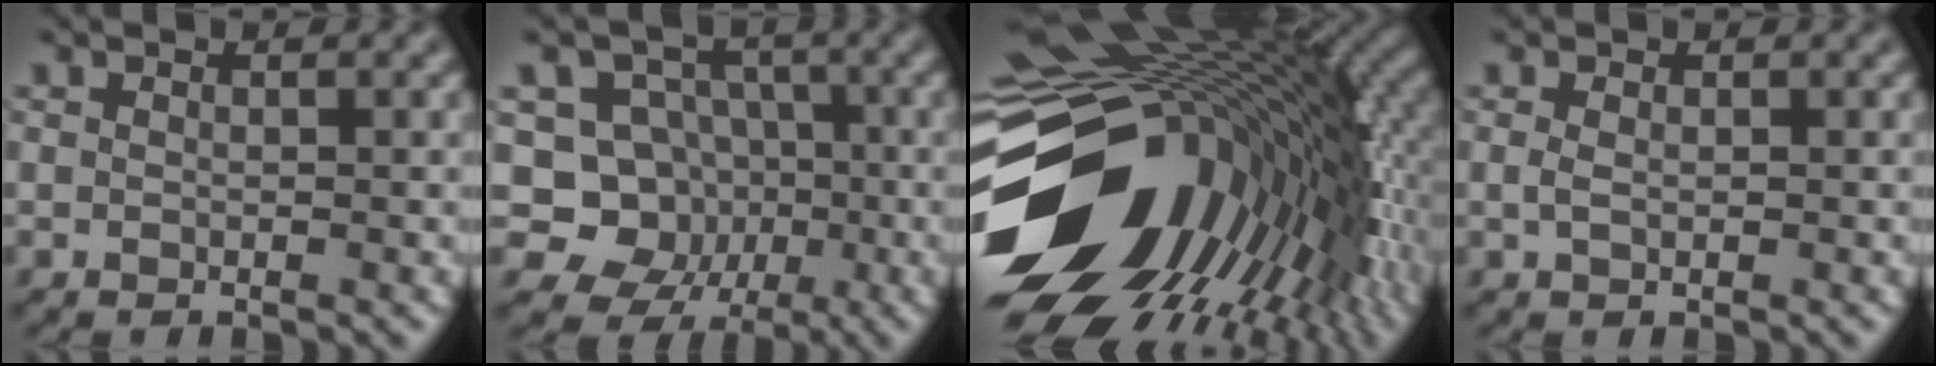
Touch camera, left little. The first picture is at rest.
{"total": 8.3, "force": [-1.5, 7.7, 2.8], "torque": [-0.040, 0.014, -0.058]}
{"total": 18.6, "force": [-5.3, 11.7, 13.4], "torque": [-0.256, -0.034, -0.076]}
{"total": 1.0, "force": [-0.1, 0.6, 0.8], "torque": [-0.022, -0.001, 0.000]}